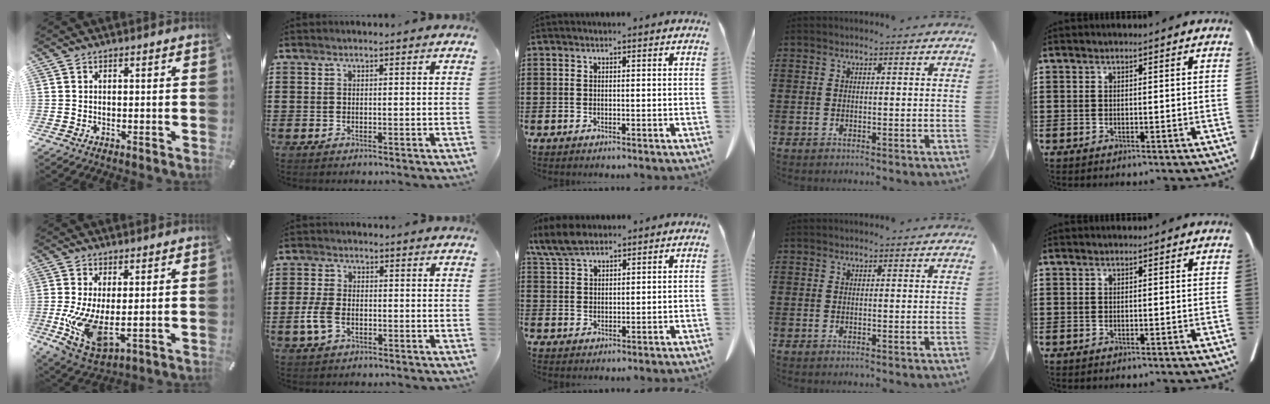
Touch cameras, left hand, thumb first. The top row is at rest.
{"thumb": {"total": 11.8, "force": [-0.5, 5.5, 10.4], "torque": [-0.216, -0.025, 0.000]}, "index": {"total": 4.2, "force": [-1.2, 2.4, 3.2], "torque": [-0.085, -0.005, -0.028]}, "middle": {"total": 5.7, "force": [4.5, 1.8, 2.9], "torque": [-0.069, -0.002, 0.085]}}